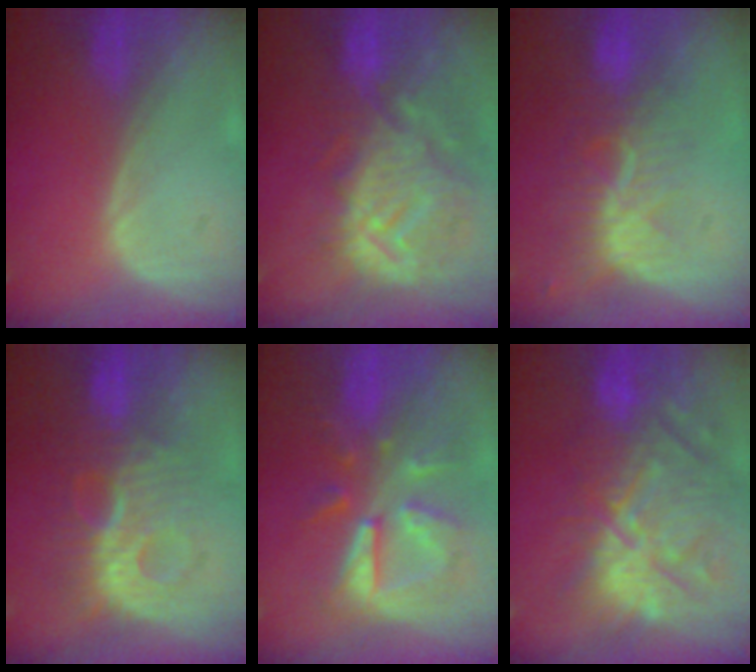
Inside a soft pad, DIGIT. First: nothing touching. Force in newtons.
{"total": 12.5, "press": 11.1, "slide": 5.7}
{"total": 8.2, "press": 7.4, "slide": 3.6}
{"total": 9.4, "press": 9.3, "slide": 1.6}
{"total": 9.5, "press": 8.8, "slide": 3.6}
{"total": 13.1, "press": 12.3, "slide": 4.5}